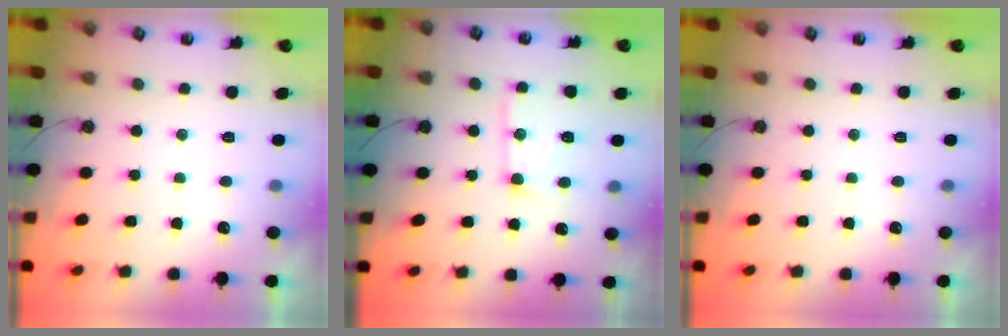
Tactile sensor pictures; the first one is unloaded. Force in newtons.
{"total": 12.8, "press": 12.7, "slide": 1.1}
{"total": 0.0}